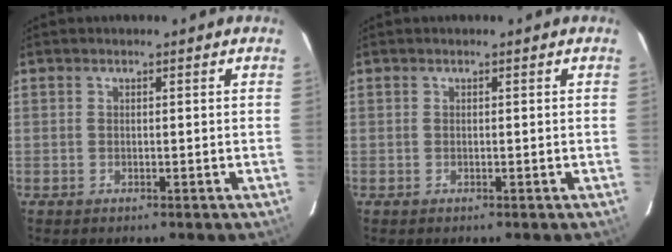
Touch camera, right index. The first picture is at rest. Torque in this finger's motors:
{"motor_torque": [0.00, 0.00, 0.02, 0.00]}